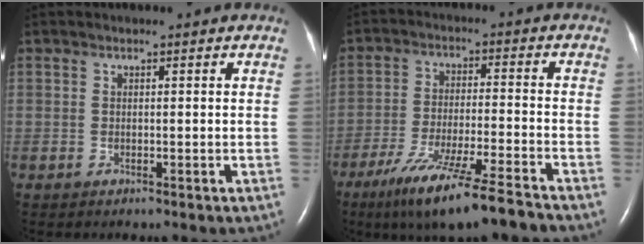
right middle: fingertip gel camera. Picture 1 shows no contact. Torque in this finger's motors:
{"motor_torque": [1.11, -1.03, 0.31, 0.13]}